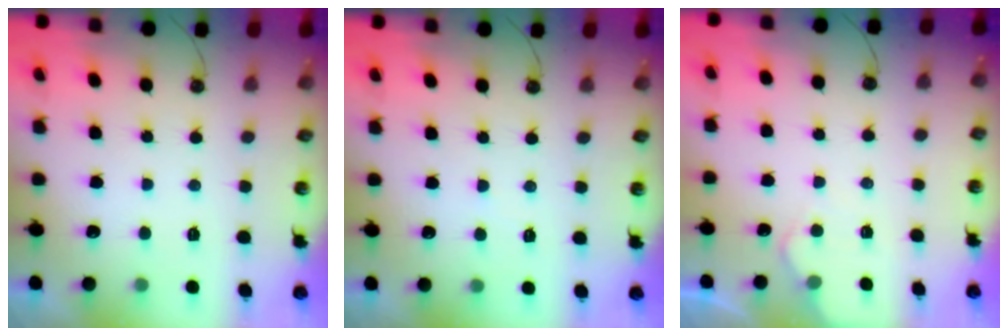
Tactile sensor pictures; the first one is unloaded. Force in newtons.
{"total": 2.4, "press": 2.4, "slide": 0.4}
{"total": 4.1, "press": 4.0, "slide": 0.5}